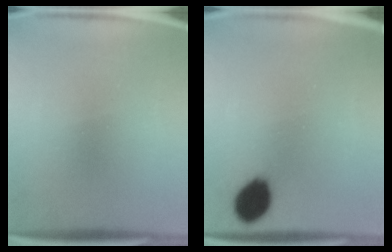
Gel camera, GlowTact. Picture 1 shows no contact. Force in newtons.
{"total": 9.8}